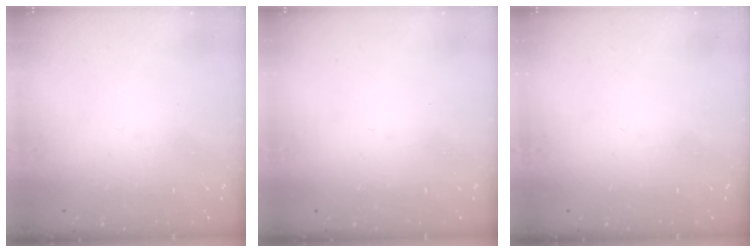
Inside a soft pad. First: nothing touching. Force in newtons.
{"total": 0.0}
{"total": 0.0}